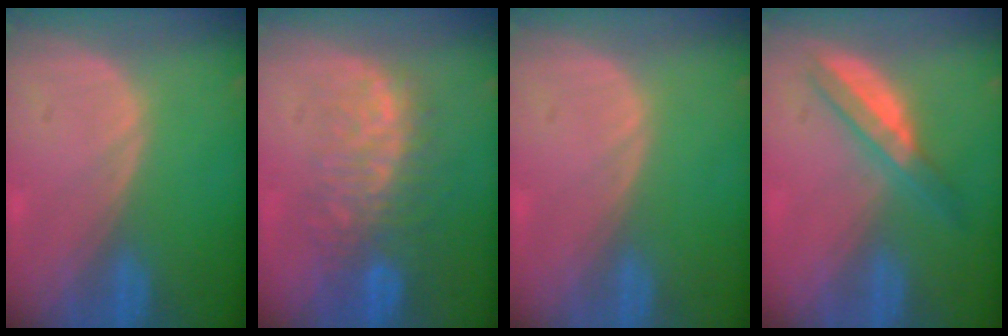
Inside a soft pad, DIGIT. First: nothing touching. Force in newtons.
{"total": 9.9, "press": 8.6, "slide": 4.8}
{"total": 0.0}
{"total": 4.8, "press": 4.7, "slide": 1.0}